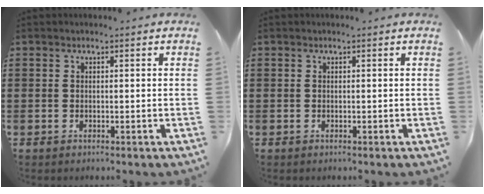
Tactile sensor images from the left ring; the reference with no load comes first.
{"total": 0.0}